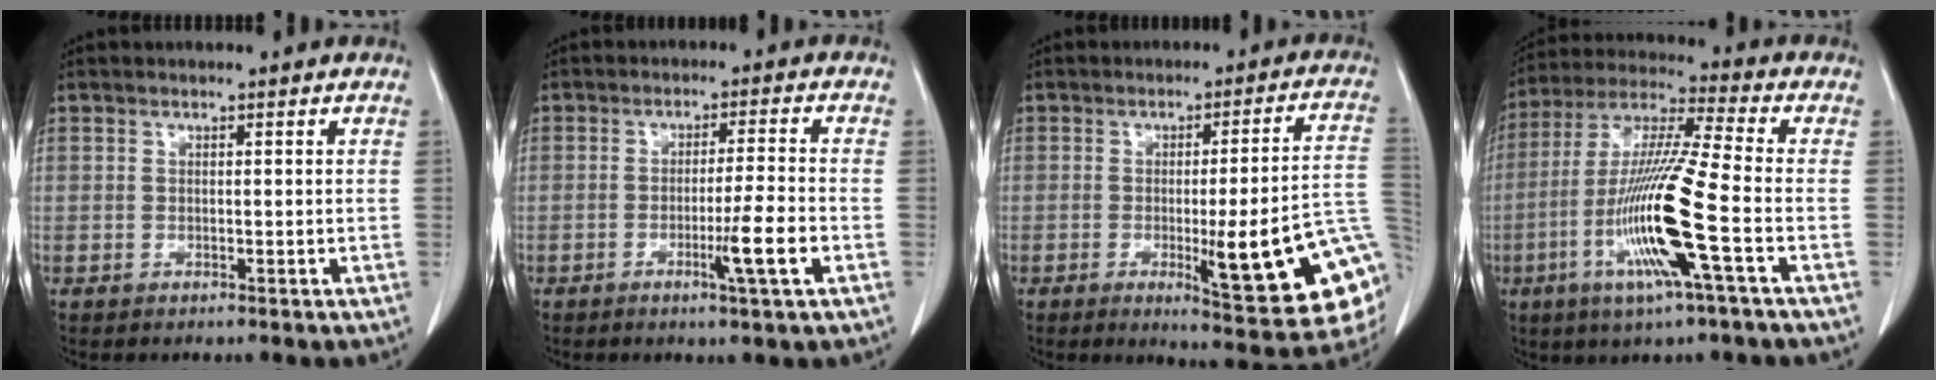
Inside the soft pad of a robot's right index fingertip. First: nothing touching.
{"total": 6.4, "force": [-2.3, -0.8, 5.9], "torque": [-0.092, -0.012, -0.040]}
{"total": 18.4, "force": [-4.6, 1.8, 17.7], "torque": [-0.148, 0.001, -0.048]}
{"total": 16.2, "force": [-5.1, -0.4, 15.4], "torque": [-0.315, -0.016, -0.104]}